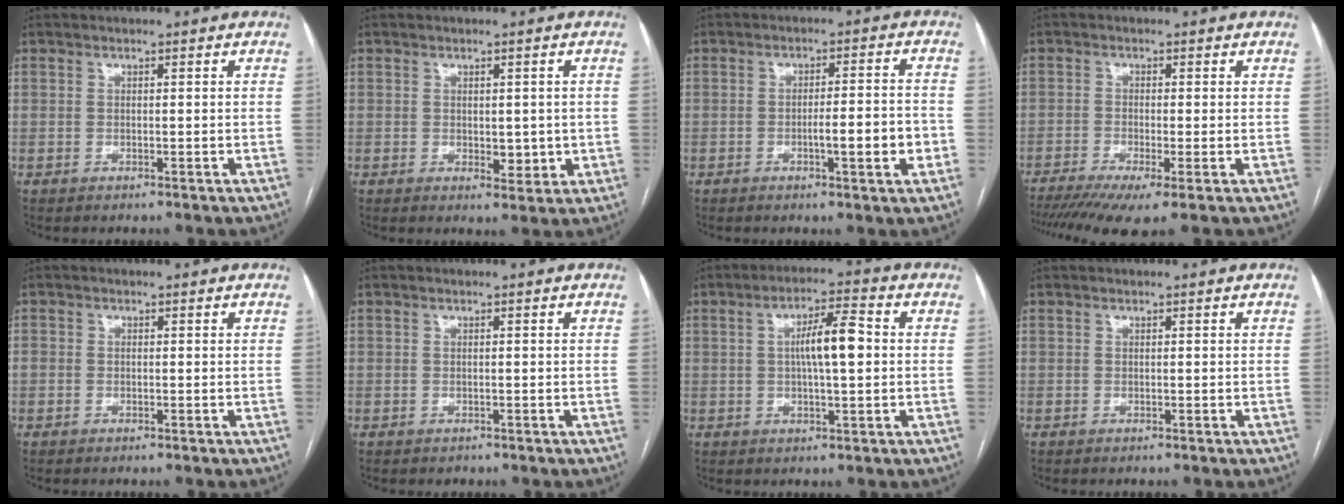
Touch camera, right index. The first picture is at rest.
{"total": 3.3, "force": [-0.1, 2.0, 2.6], "torque": [-0.028, -0.004, 0.007]}
{"total": 6.2, "force": [-1.9, 0.5, 5.9], "torque": [-0.087, 0.005, -0.023]}
{"total": 8.6, "force": [-5.4, 1.3, 6.6], "torque": [-0.108, -0.015, -0.094]}
{"total": 1.2, "force": [-0.1, 1.1, 0.5], "torque": [-0.010, 0.012, 0.000]}
{"total": 0.7, "force": [-0.3, 0.6, 0.0], "torque": [-0.001, 0.003, -0.005]}
{"total": 7.3, "force": [0.7, 1.2, 7.2], "torque": [-0.125, 0.012, 0.007]}
{"total": 0.0}